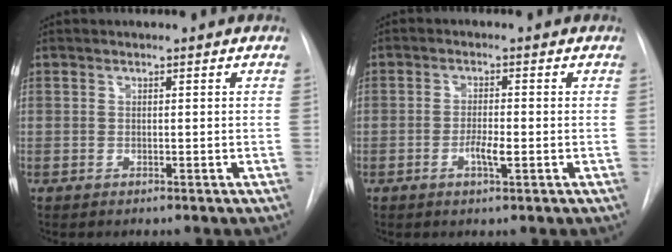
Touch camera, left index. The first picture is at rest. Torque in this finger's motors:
{"motor_torque": [0.18, 0.31, 0.08, 0.02]}